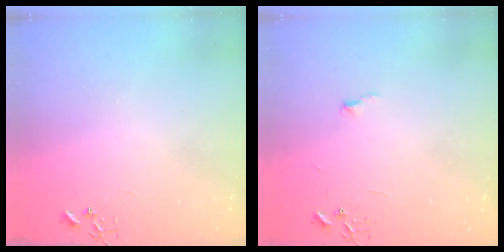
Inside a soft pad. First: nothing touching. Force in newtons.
{"total": 3.5, "press": 3.5, "slide": 0.4}